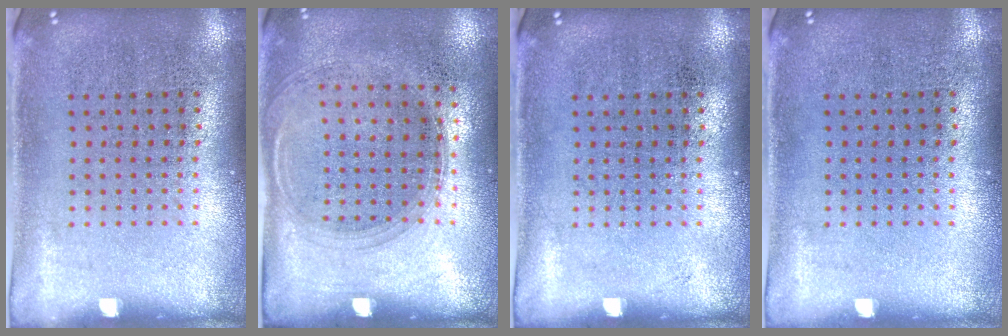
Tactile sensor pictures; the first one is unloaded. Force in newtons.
{"total": 1.3, "press": 1.1, "slide": 0.7}
{"total": 0.0}
{"total": 0.0}